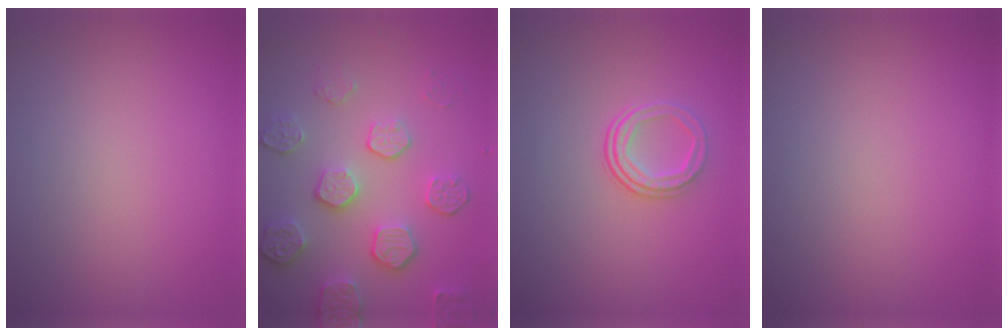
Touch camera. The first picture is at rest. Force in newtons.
{"total": 5.4, "press": 4.2, "slide": 3.3}
{"total": 2.4, "press": 1.7, "slide": 1.7}
{"total": 0.0}